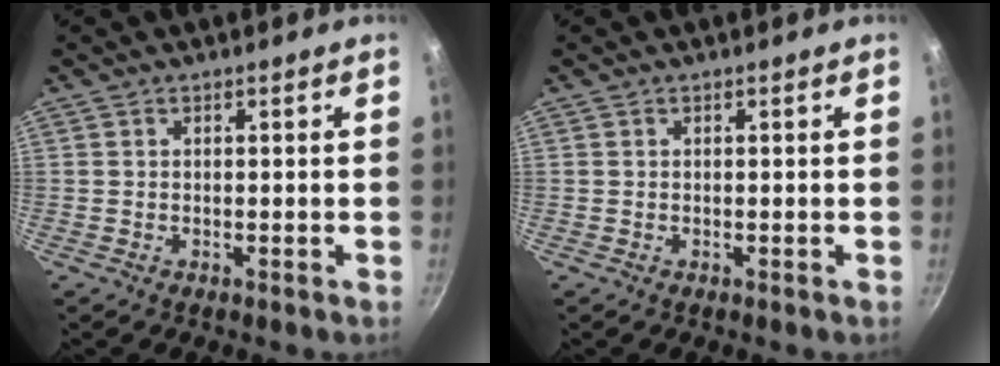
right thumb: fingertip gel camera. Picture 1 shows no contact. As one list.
[{"total": 0.0}]